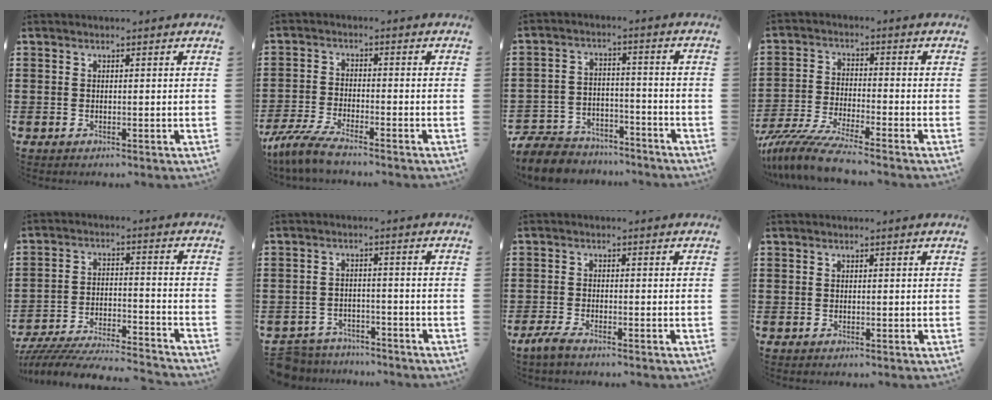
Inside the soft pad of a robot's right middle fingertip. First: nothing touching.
{"total": 5.0, "force": [-4.5, 0.3, 2.2], "torque": [-0.066, -0.014, -0.093]}
{"total": 7.6, "force": [-7.2, 2.0, 1.1], "torque": [-0.034, 0.016, -0.145]}
{"total": 7.4, "force": [-6.7, 0.1, 3.1], "torque": [-0.078, -0.010, -0.134]}
{"total": 7.0, "force": [-6.7, 0.6, 1.8], "torque": [-0.034, 0.006, -0.133]}
{"total": 4.8, "force": [-4.7, 1.0, -0.1], "torque": [-0.015, 0.008, -0.103]}
{"total": 2.5, "force": [-2.0, 0.5, 1.4], "torque": [-0.039, 0.001, -0.044]}
{"total": 0.0}